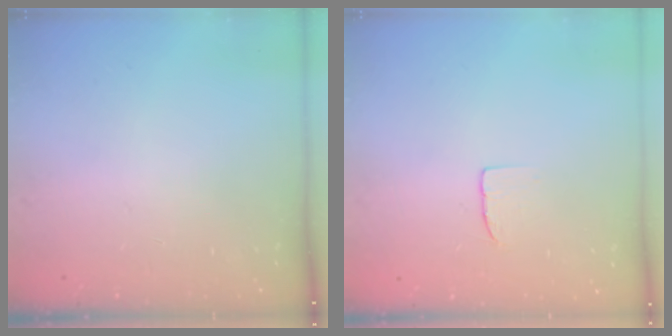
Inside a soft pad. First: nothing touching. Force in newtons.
{"total": 3.9, "press": 3.9, "slide": 0.3}